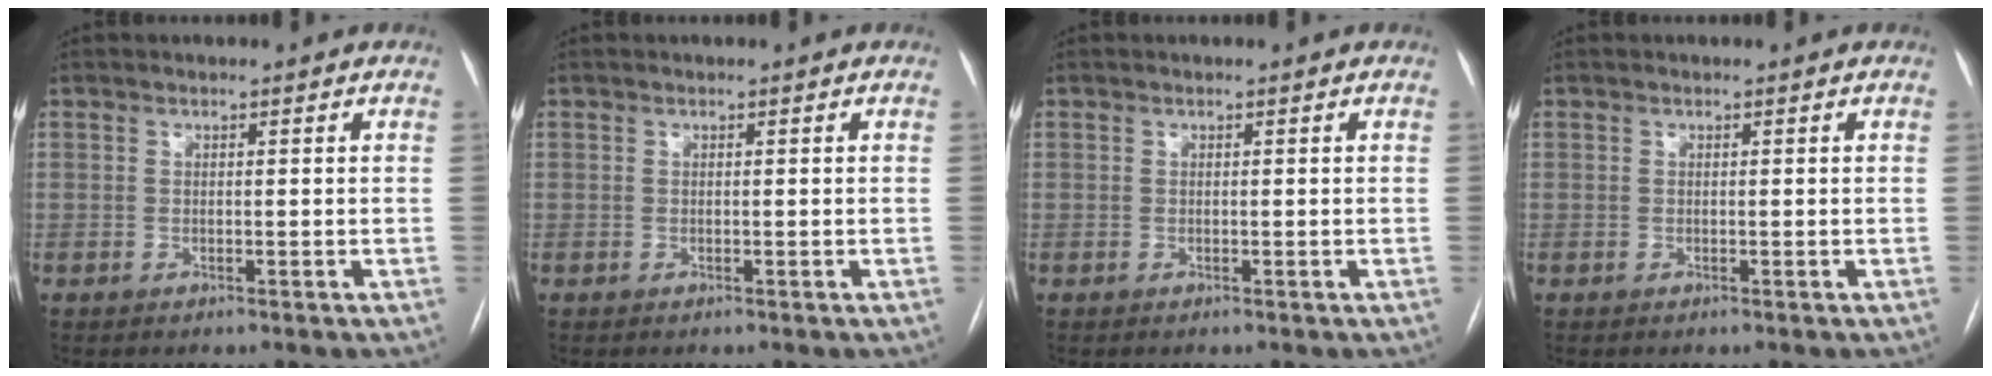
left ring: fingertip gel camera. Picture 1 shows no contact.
{"total": 0.0}
{"total": 0.0}
{"total": 0.0}